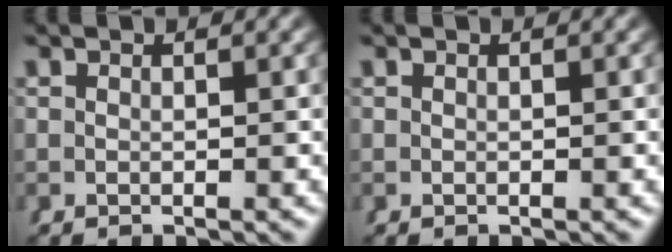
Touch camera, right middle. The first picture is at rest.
{"total": 0.0}